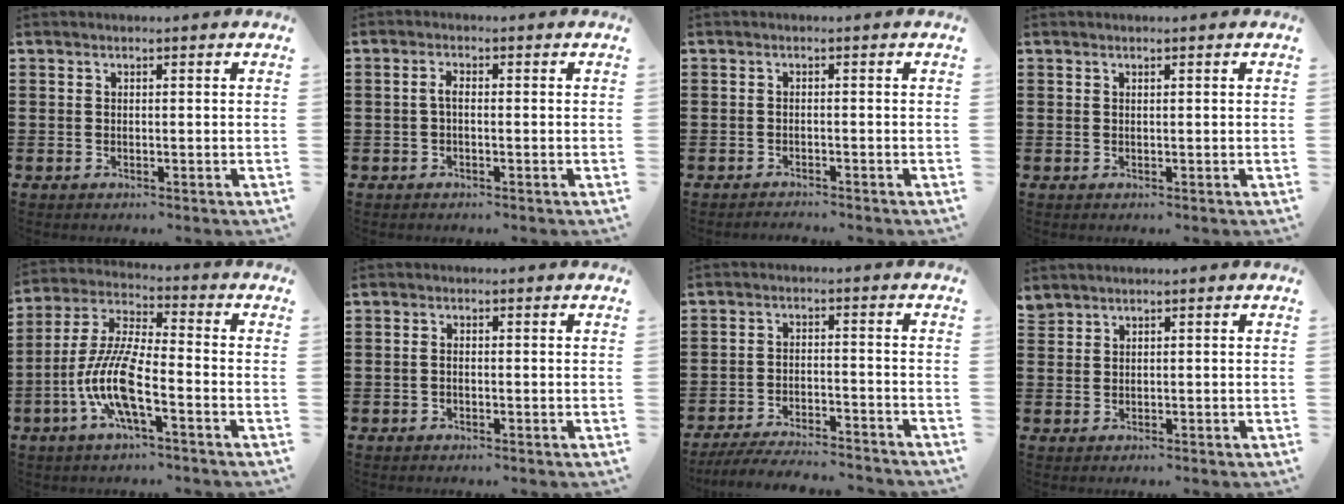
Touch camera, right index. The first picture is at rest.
{"total": 1.8, "force": [-0.3, 0.6, 1.6], "torque": [-0.039, -0.001, -0.010]}
{"total": 1.1, "force": [-1.1, 0.0, 0.0], "torque": [-0.003, 0.002, -0.022]}
{"total": 0.0}
{"total": 10.2, "force": [-4.4, 2.1, 9.0], "torque": [-0.211, -0.015, -0.088]}
{"total": 0.8, "force": [-0.3, 0.2, 0.7], "torque": [-0.017, -0.007, -0.004]}
{"total": 5.1, "force": [-4.9, 0.2, 1.4], "torque": [-0.031, -0.005, -0.097]}
{"total": 1.3, "force": [1.2, 0.5, 0.0], "torque": [-0.003, -0.001, 0.024]}